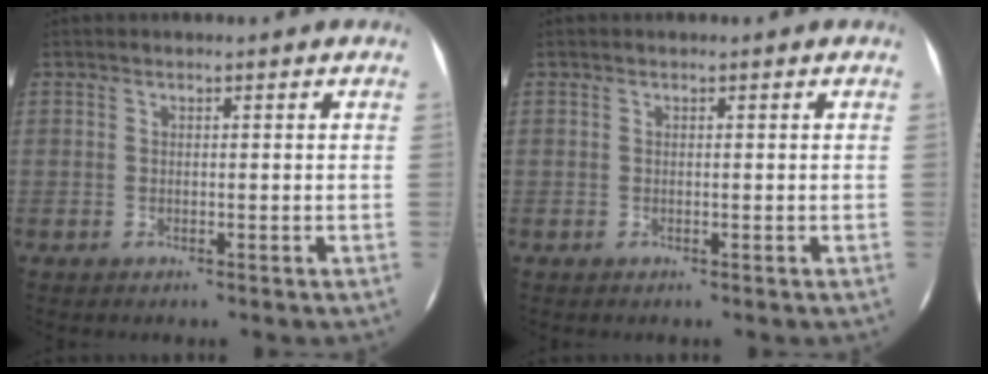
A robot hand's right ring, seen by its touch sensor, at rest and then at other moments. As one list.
[{"total": 0.0}]